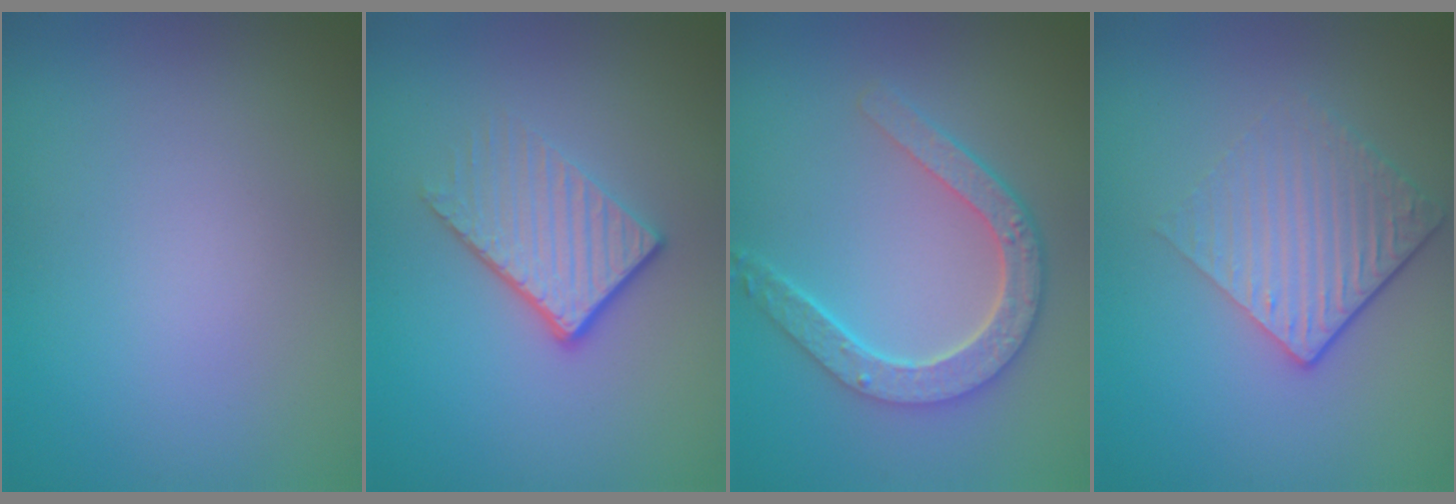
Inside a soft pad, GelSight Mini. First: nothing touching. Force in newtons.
{"total": 3.9, "press": 2.7, "slide": 2.9}
{"total": 4.5, "press": 3.6, "slide": 2.8}
{"total": 4.5, "press": 3.0, "slide": 3.3}